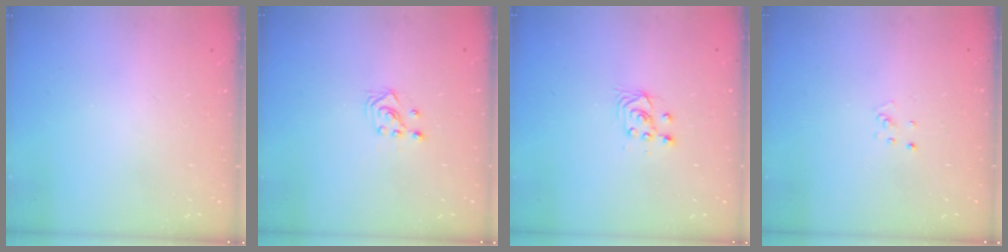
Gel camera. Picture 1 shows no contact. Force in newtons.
{"total": 2.9, "press": 2.7, "slide": 1.0}
{"total": 2.9, "press": 2.7, "slide": 1.0}
{"total": 3.1, "press": 3.1, "slide": 0.4}